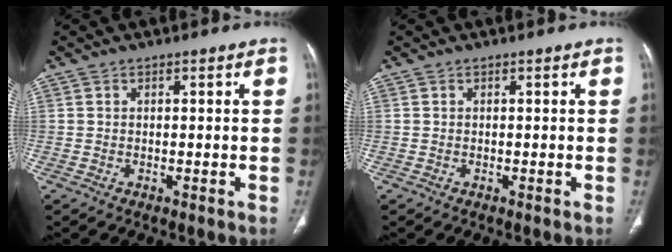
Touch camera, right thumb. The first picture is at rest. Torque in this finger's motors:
{"motor_torque": [0.45, 0.40, 0.58, -0.12, -0.05]}